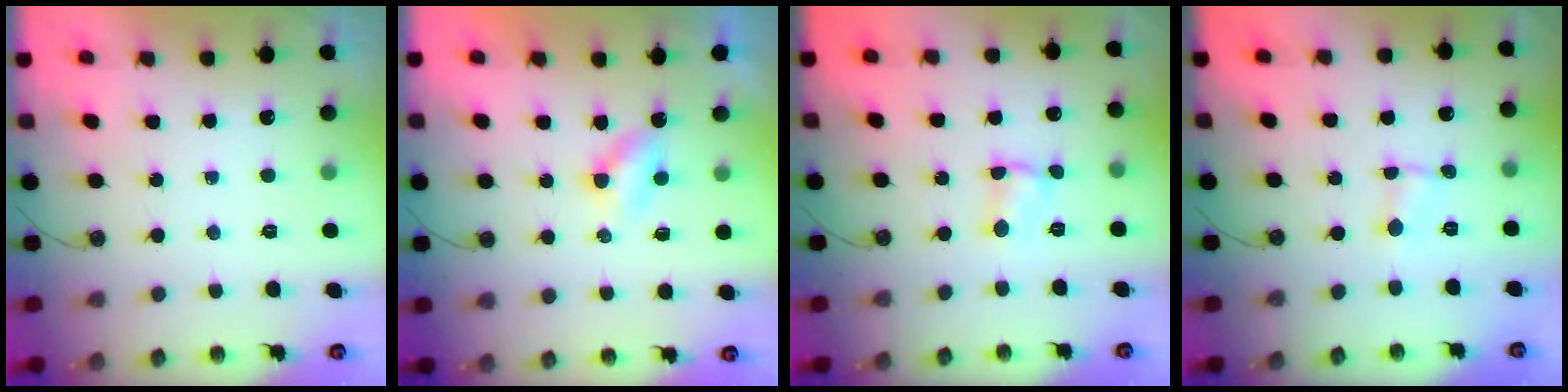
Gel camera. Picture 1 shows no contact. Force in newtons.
{"total": 5.0, "press": 3.3, "slide": 3.7}
{"total": 3.6, "press": 3.6, "slide": 0.4}
{"total": 0.7, "press": 0.7, "slide": 0.1}